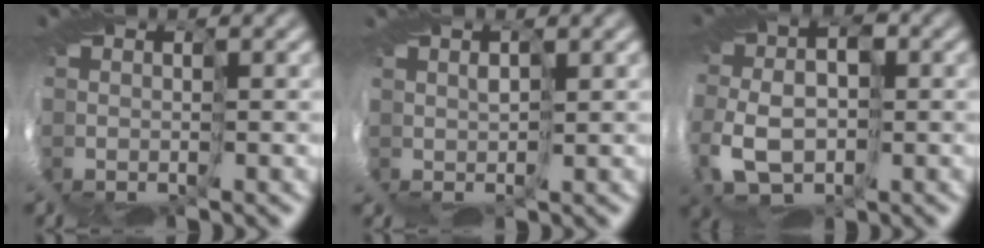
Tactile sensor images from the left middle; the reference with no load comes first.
{"total": 2.5, "force": [0.9, -2.0, -1.2], "torque": [0.024, 0.012, -0.001]}
{"total": 5.5, "force": [-1.0, 3.4, 4.2], "torque": [-0.108, -0.009, -0.022]}